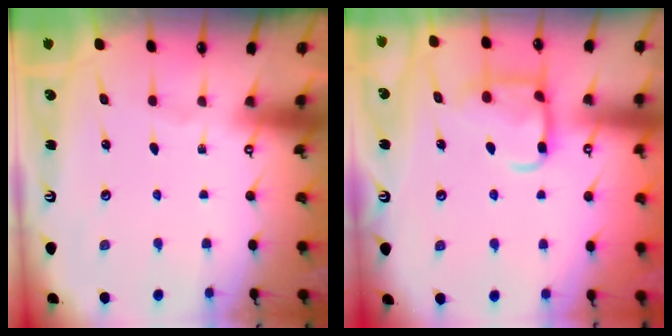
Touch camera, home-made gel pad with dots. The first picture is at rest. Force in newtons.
{"total": 12.9, "press": 12.8, "slide": 1.4}